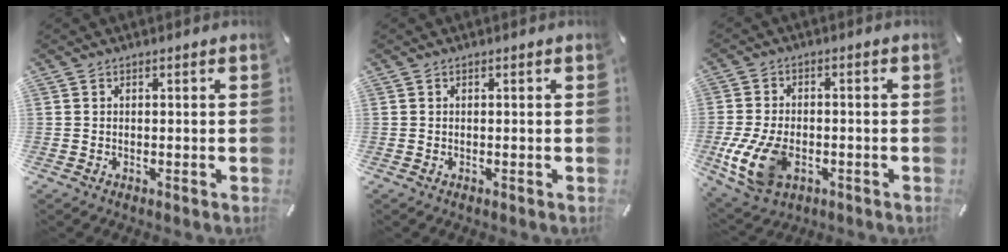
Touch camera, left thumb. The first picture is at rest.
{"total": 0.0}
{"total": 11.8, "force": [-3.6, 7.4, 8.5], "torque": [-0.195, -0.001, -0.063]}